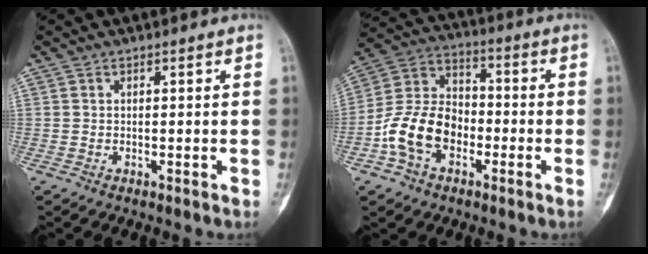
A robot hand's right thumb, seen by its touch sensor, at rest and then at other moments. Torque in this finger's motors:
{"motor_torque": [1.66, 1.63, 1.40, -0.81, 0.10]}